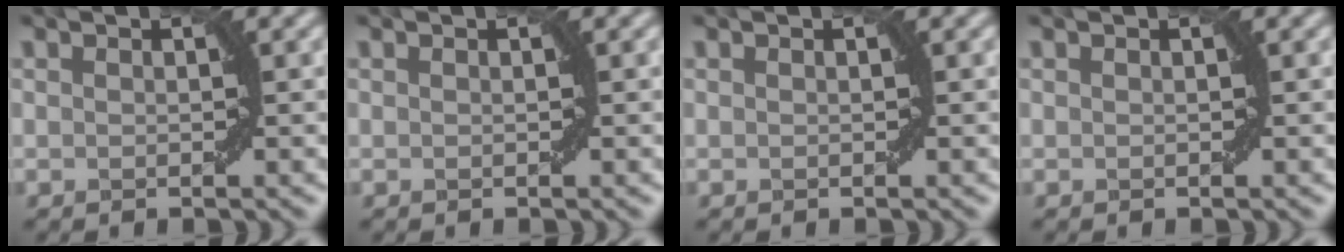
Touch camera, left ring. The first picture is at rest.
{"total": 0.0}
{"total": 0.0}
{"total": 0.0}